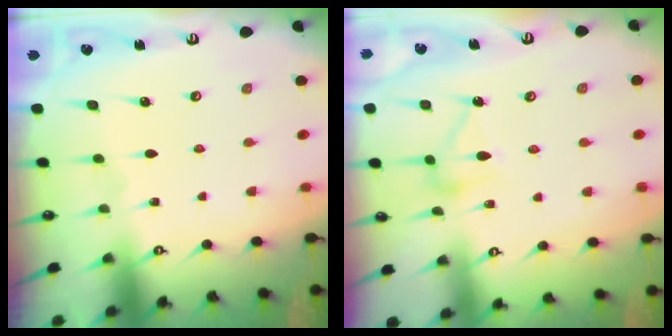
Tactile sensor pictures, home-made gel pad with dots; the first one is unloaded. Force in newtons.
{"total": 10.5, "press": 10.5, "slide": 0.5}